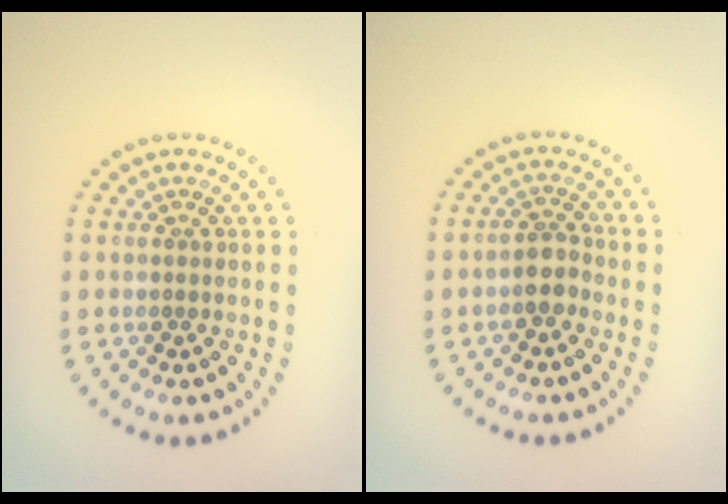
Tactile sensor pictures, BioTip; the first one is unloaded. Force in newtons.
{"total": 2.2, "press": 1.9, "slide": 1.1}